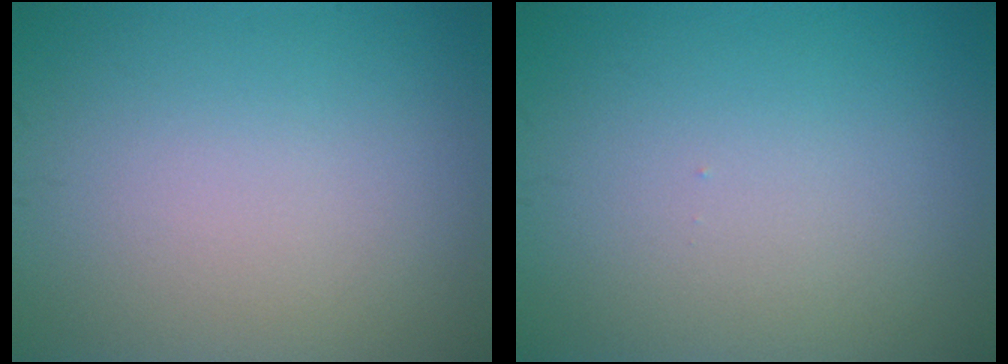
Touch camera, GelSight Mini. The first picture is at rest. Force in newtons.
{"total": 0.0}